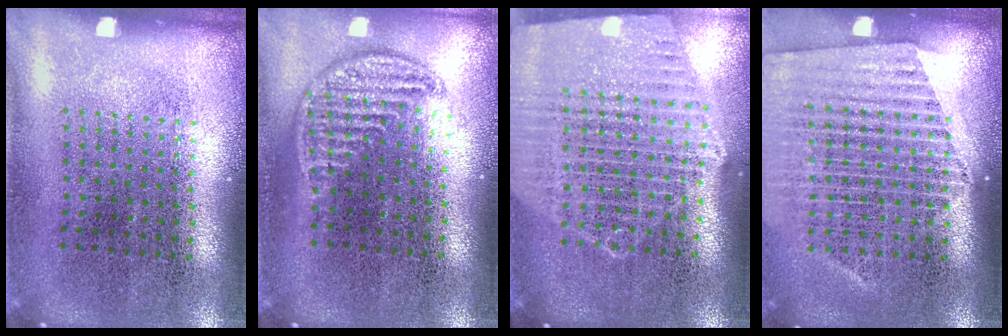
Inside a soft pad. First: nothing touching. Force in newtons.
{"total": 1.0, "press": 1.0, "slide": 0.4}
{"total": 1.9, "press": 1.8, "slide": 0.7}
{"total": 1.6, "press": 1.5, "slide": 0.6}